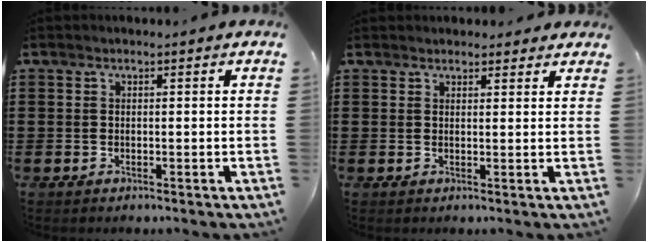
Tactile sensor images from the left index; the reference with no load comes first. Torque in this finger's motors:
{"motor_torque": [1.36, -0.78, 0.70, 0.10]}